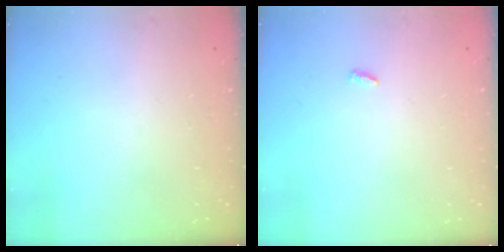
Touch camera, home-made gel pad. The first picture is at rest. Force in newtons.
{"total": 2.7, "press": 2.7, "slide": 0.2}